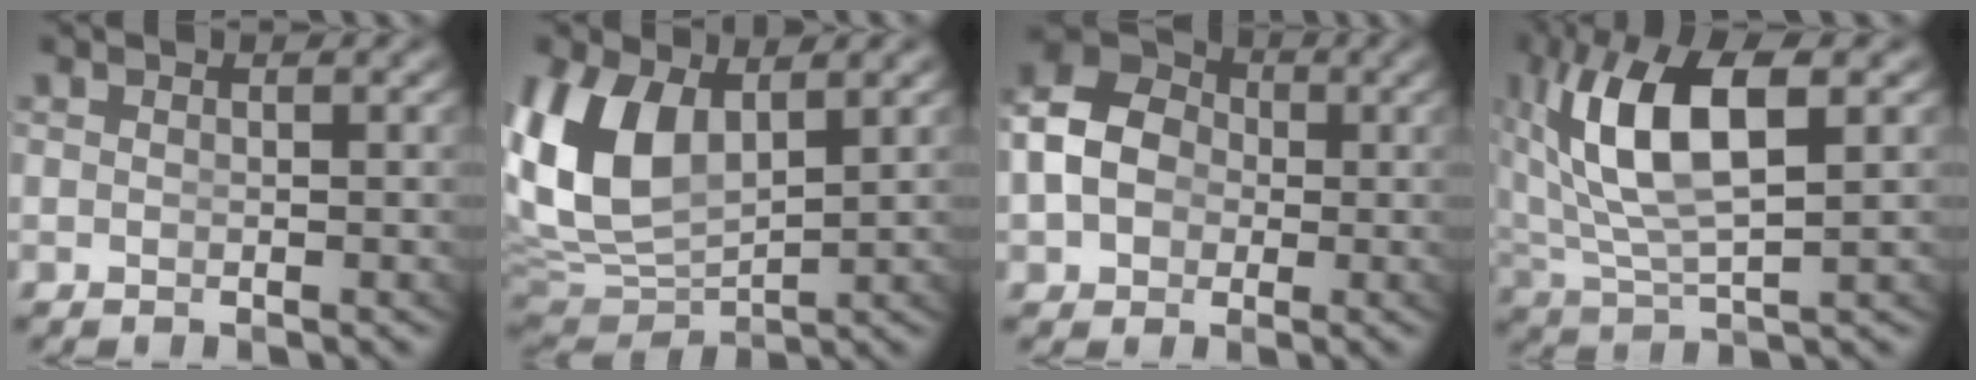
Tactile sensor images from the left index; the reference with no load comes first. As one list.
[{"total": 9.4, "force": [1.4, 6.8, 6.3], "torque": [-0.164, -0.023, 0.041]}, {"total": 8.3, "force": [0.7, 7.0, 4.5], "torque": [-0.097, -0.011, 0.011]}, {"total": 8.1, "force": [2.0, 3.3, 7.1], "torque": [-0.155, -0.007, 0.049]}]